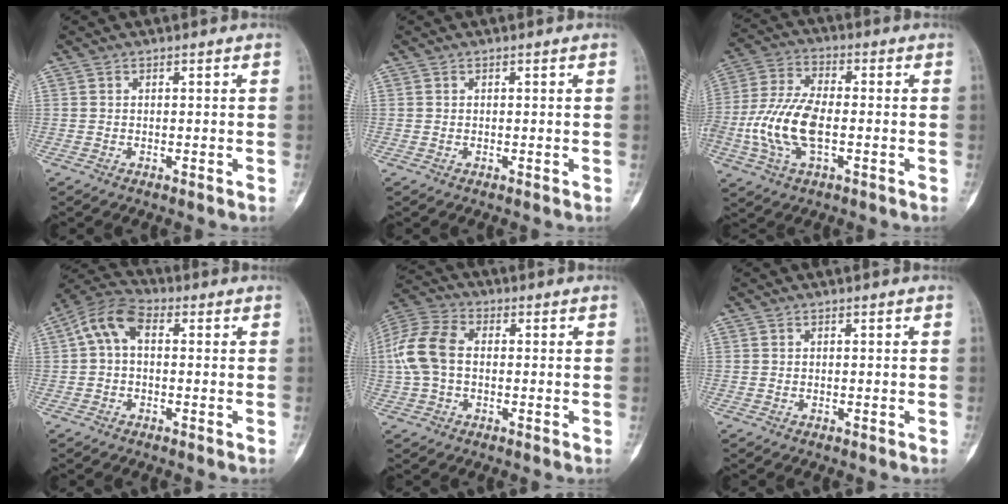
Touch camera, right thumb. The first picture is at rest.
{"total": 0.0}
{"total": 13.5, "force": [-2.7, 7.0, 11.2], "torque": [-0.244, 0.020, -0.056]}
{"total": 8.1, "force": [0.9, 5.2, 6.1], "torque": [-0.111, 0.027, 0.006]}
{"total": 10.7, "force": [0.0, 7.4, 7.8], "torque": [-0.169, 0.027, -0.009]}
{"total": 0.0}